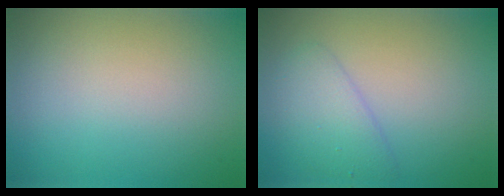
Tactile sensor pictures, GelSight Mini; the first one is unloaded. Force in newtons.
{"total": 2.7, "press": 2.7, "slide": 0.1}